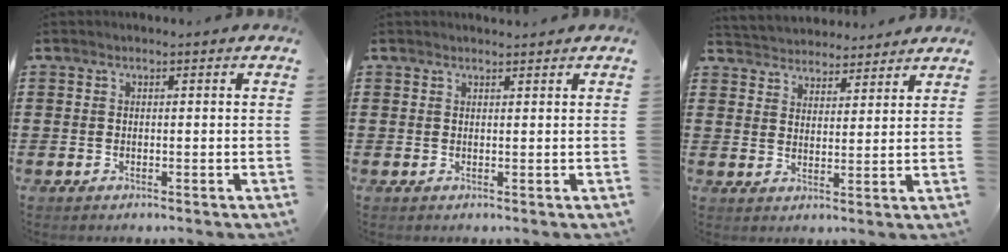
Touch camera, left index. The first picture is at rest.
{"total": 0.8, "force": [0.8, 0.0, 0.1], "torque": [-0.003, -0.001, 0.017]}
{"total": 3.8, "force": [3.6, 0.7, -0.5], "torque": [-0.008, -0.016, 0.066]}